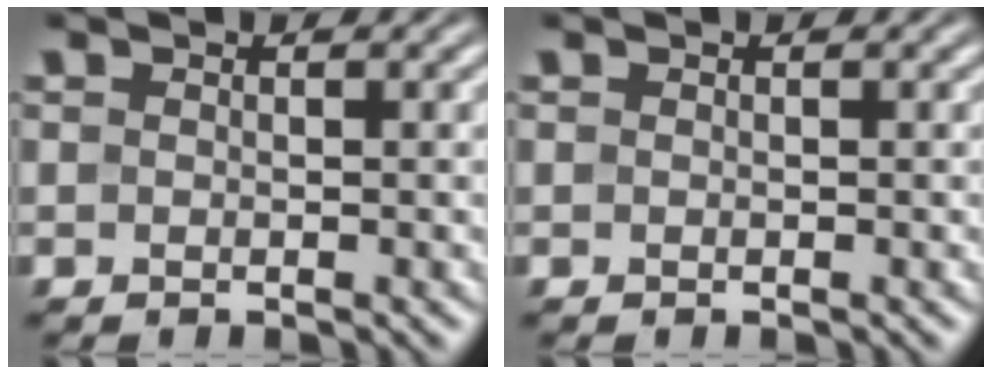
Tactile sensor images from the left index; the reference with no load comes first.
{"total": 0.0}